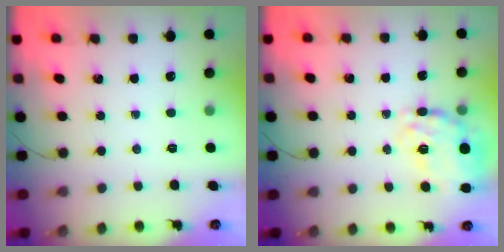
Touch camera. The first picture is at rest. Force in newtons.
{"total": 22.6, "press": 22.3, "slide": 3.4}